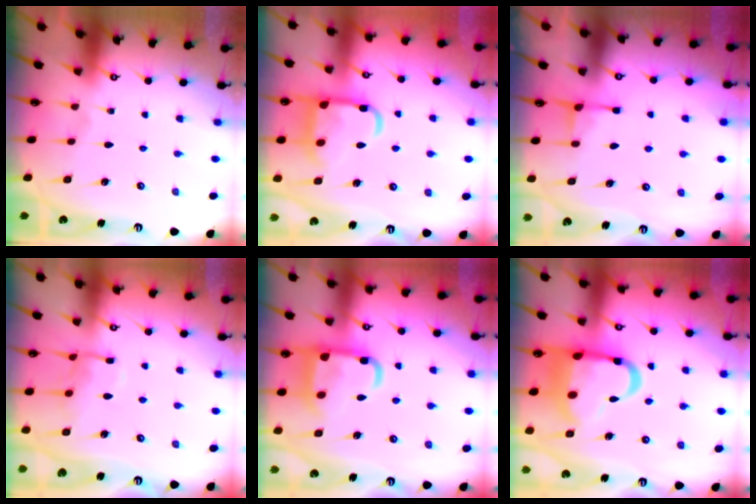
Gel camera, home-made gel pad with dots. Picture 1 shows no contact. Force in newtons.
{"total": 14.0, "press": 14.0, "slide": 1.0}
{"total": 2.9, "press": 2.8, "slide": 0.5}
{"total": 8.9, "press": 8.9, "slide": 0.5}
{"total": 13.2, "press": 13.2, "slide": 1.6}
{"total": 16.4, "press": 16.3, "slide": 1.8}